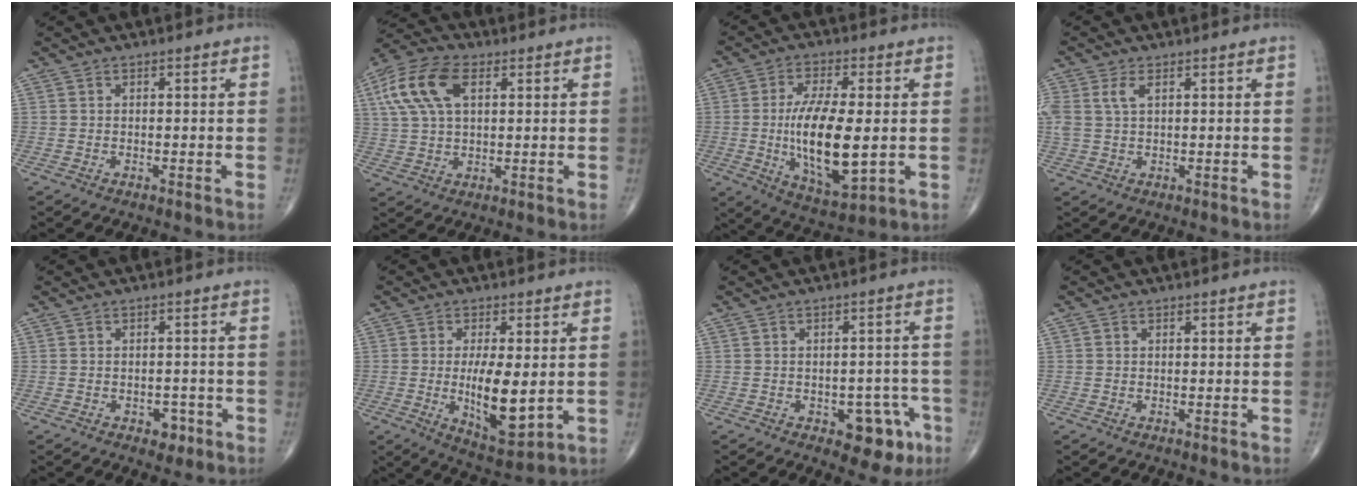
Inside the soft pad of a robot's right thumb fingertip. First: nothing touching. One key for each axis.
{"total": 12.8, "fx": 4.3, "fy": 6.9, "fz": 9.9, "tx": -0.210, "ty": 0.013, "tz": 0.079}
{"total": 15.9, "fx": -1.0, "fy": 5.9, "fz": 14.8, "tx": -0.263, "ty": -0.017, "tz": -0.008}
{"total": 4.3, "fx": 1.5, "fy": 2.1, "fz": 3.4, "tx": -0.090, "ty": 0.011, "tz": 0.034}
{"total": 2.9, "fx": -1.4, "fy": 1.9, "fz": 1.6, "tx": -0.007, "ty": 0.005, "tz": -0.015}
{"total": 11.4, "fx": -0.6, "fy": 4.1, "fz": 10.6, "tx": -0.172, "ty": -0.028, "tz": 0.001}
{"total": 8.1, "fx": -3.6, "fy": 4.6, "fz": 5.7, "tx": -0.036, "ty": 0.022, "tz": -0.038}
{"total": 0.0}